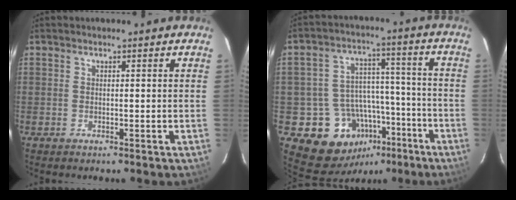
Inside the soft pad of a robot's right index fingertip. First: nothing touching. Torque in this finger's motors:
{"motor_torque": [0.65, -0.76, 0.08, -0.07]}